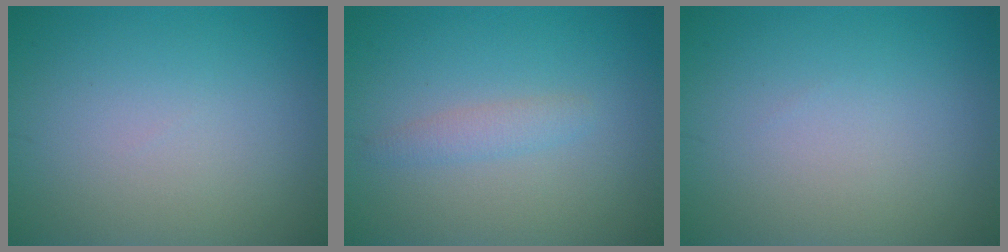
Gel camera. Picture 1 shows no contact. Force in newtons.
{"total": 1.4, "press": 1.4, "slide": 0.1}
{"total": 0.0}